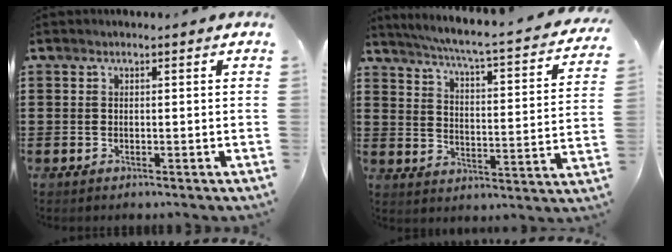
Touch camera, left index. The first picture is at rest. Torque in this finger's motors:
{"motor_torque": [2.14, 0.00, 0.21, 0.02]}